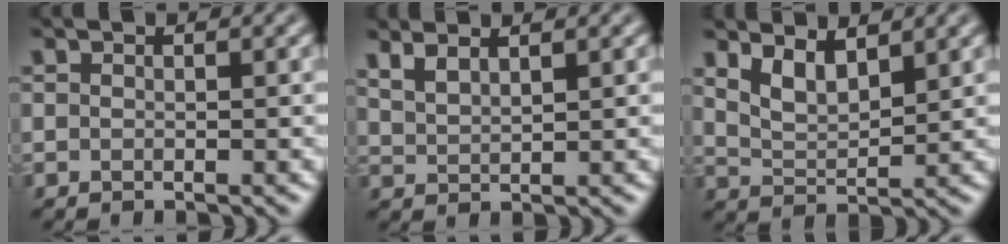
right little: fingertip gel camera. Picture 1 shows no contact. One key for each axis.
{"total": 2.1, "fx": 1.7, "fy": 0.6, "fz": 1.2, "tx": -0.020, "ty": 0.002, "tz": 0.035}
{"total": 3.1, "fx": 2.1, "fy": 1.2, "fz": 2.0, "tx": -0.046, "ty": -0.010, "tz": 0.044}